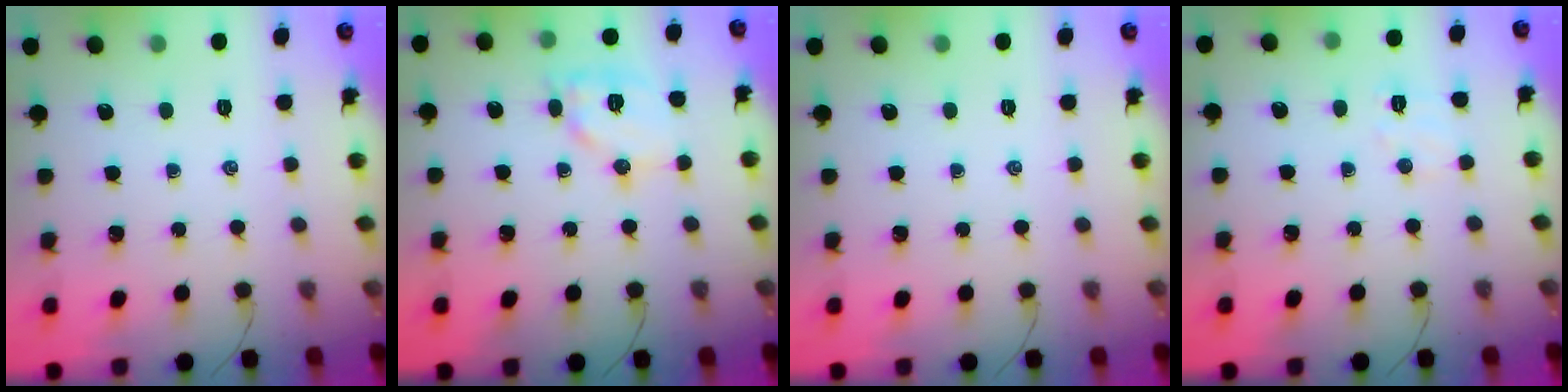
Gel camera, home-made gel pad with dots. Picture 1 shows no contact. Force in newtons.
{"total": 10.5, "press": 10.5, "slide": 0.3}
{"total": 0.0}
{"total": 5.0, "press": 4.8, "slide": 1.1}